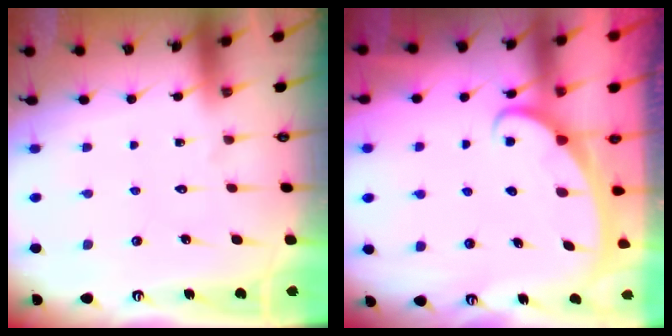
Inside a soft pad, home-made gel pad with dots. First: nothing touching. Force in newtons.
{"total": 2.4, "press": 2.4, "slide": 0.3}